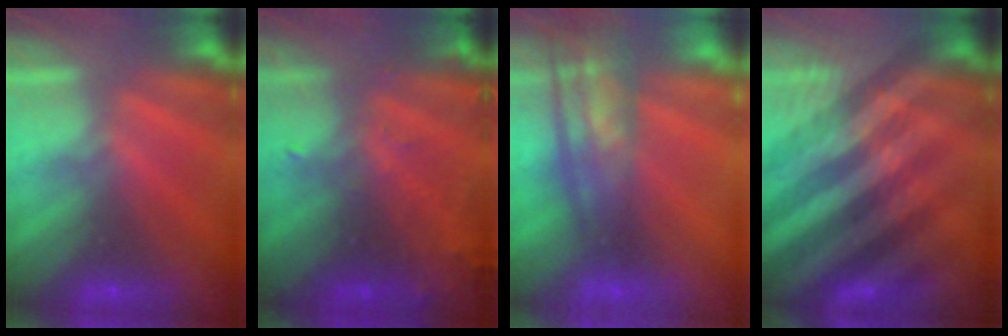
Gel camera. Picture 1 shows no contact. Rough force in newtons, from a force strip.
{"total": 8.7}
{"total": 5.7}
{"total": 4.7}